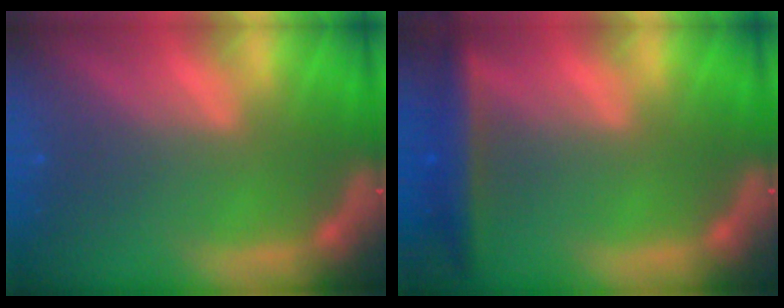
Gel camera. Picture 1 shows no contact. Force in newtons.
{"total": 4.0}